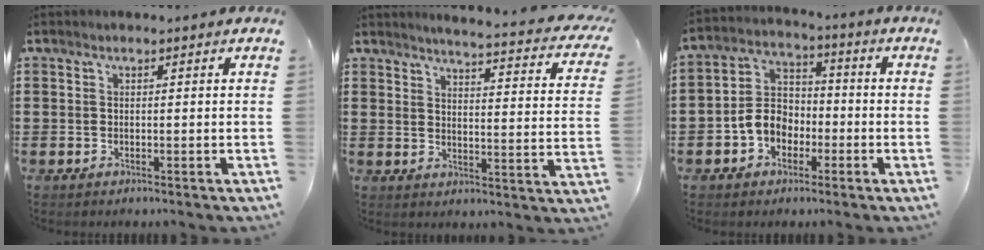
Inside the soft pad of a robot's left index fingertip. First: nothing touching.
{"total": 3.9, "force": [3.5, -0.5, 1.6], "torque": [-0.042, -0.037, 0.051]}
{"total": 6.2, "force": [-2.6, 4.8, 3.0], "torque": [-0.083, 0.013, -0.057]}